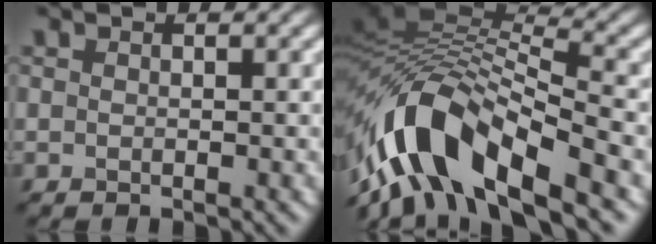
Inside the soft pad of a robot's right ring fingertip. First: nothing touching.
{"total": 12.1, "force": [-6.3, 5.3, 8.9], "torque": [-0.157, 0.018, -0.120]}